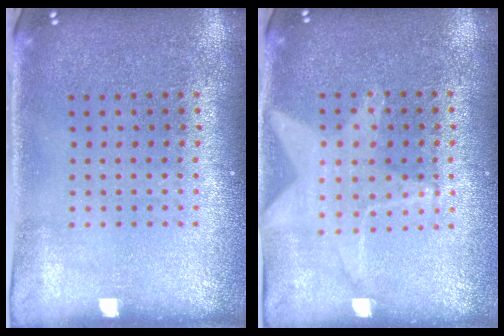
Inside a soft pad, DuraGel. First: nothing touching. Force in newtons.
{"total": 0.9, "press": 0.9, "slide": 0.0}